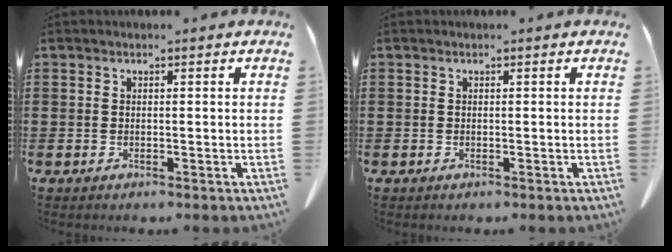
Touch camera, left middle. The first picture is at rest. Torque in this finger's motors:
{"motor_torque": [-0.08, -0.08, 0.05, 0.02]}